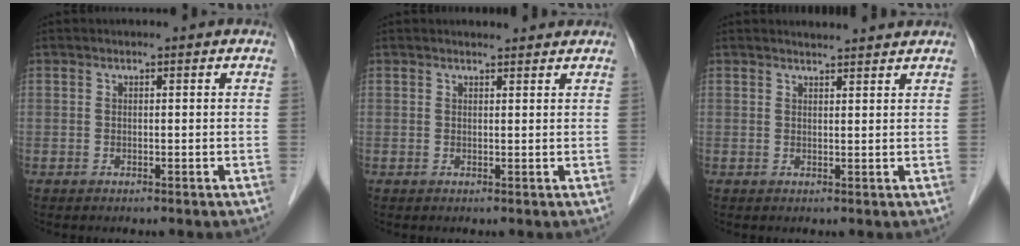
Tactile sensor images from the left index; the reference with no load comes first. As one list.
[{"total": 3.5, "force": [3.4, 0.6, 0.6], "torque": [-0.011, 0.012, 0.039]}, {"total": 4.4, "force": [4.3, 0.0, 0.9], "torque": [-0.017, 0.011, 0.051]}]